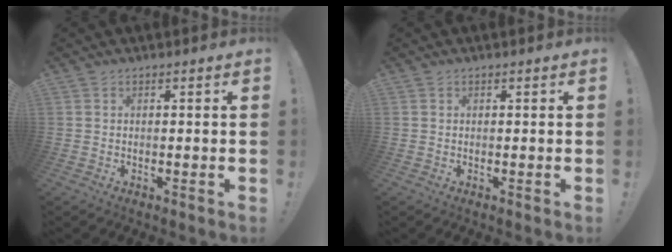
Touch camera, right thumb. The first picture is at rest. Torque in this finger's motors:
{"motor_torque": [-0.41, -0.25, 0.03, 0.31, -0.09]}